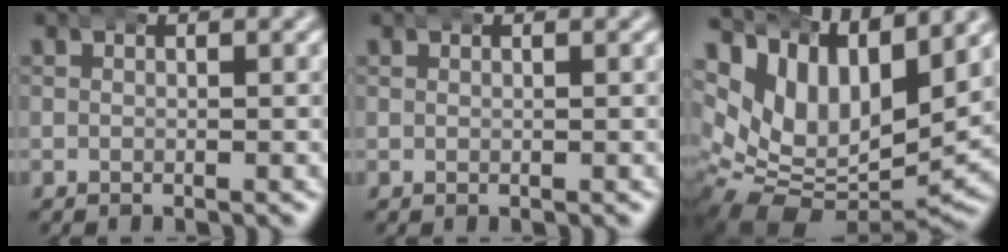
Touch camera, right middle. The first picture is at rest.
{"total": 0.0}
{"total": 11.9, "force": [1.5, 8.9, 7.7], "torque": [-0.162, -0.032, 0.028]}